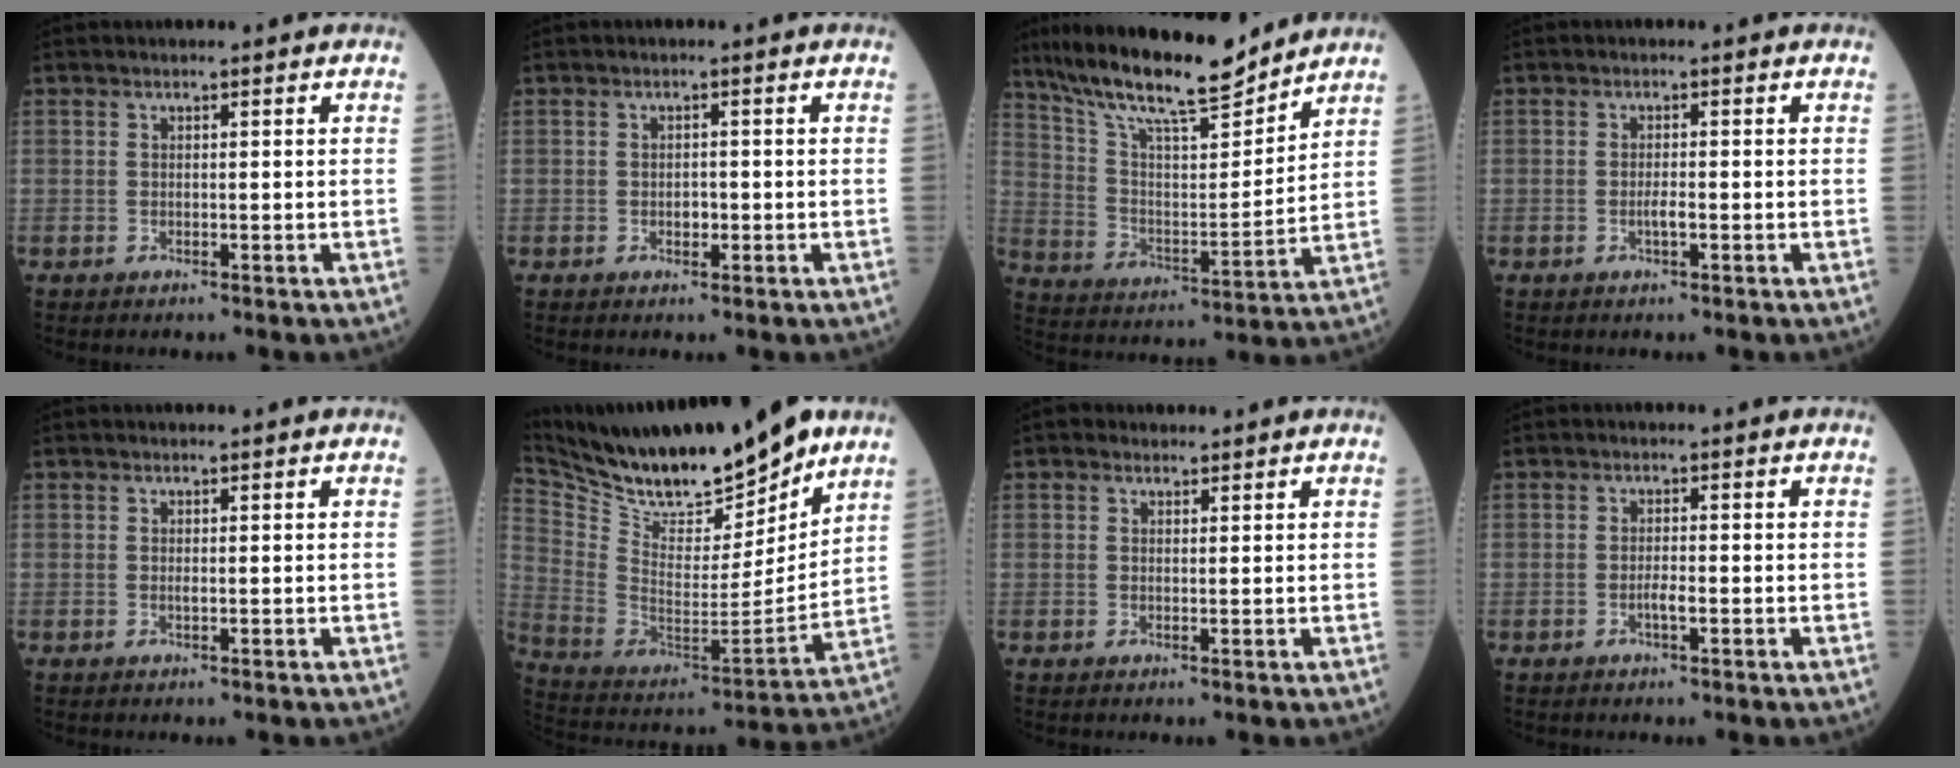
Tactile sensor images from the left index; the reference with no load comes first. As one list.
[{"total": 1.3, "force": [-0.4, 0.9, 0.9], "torque": [-0.012, 0.003, -0.006]}, {"total": 17.7, "force": [15.1, 2.3, 8.9], "torque": [-0.162, 0.003, 0.265]}, {"total": 1.4, "force": [-0.4, 0.2, 1.3], "torque": [-0.026, 0.000, -0.008]}, {"total": 0.5, "force": [0.2, 0.1, 0.5], "torque": [-0.010, 0.000, 0.002]}, {"total": 23.6, "force": [19.9, 4.8, 11.6], "torque": [-0.222, -0.018, 0.337]}, {"total": 1.0, "force": [0.8, 0.6, 0.2], "torque": [-0.006, 0.005, 0.011]}, {"total": 1.4, "force": [-0.6, 0.2, 1.3], "torque": [-0.026, 0.001, -0.011]}]